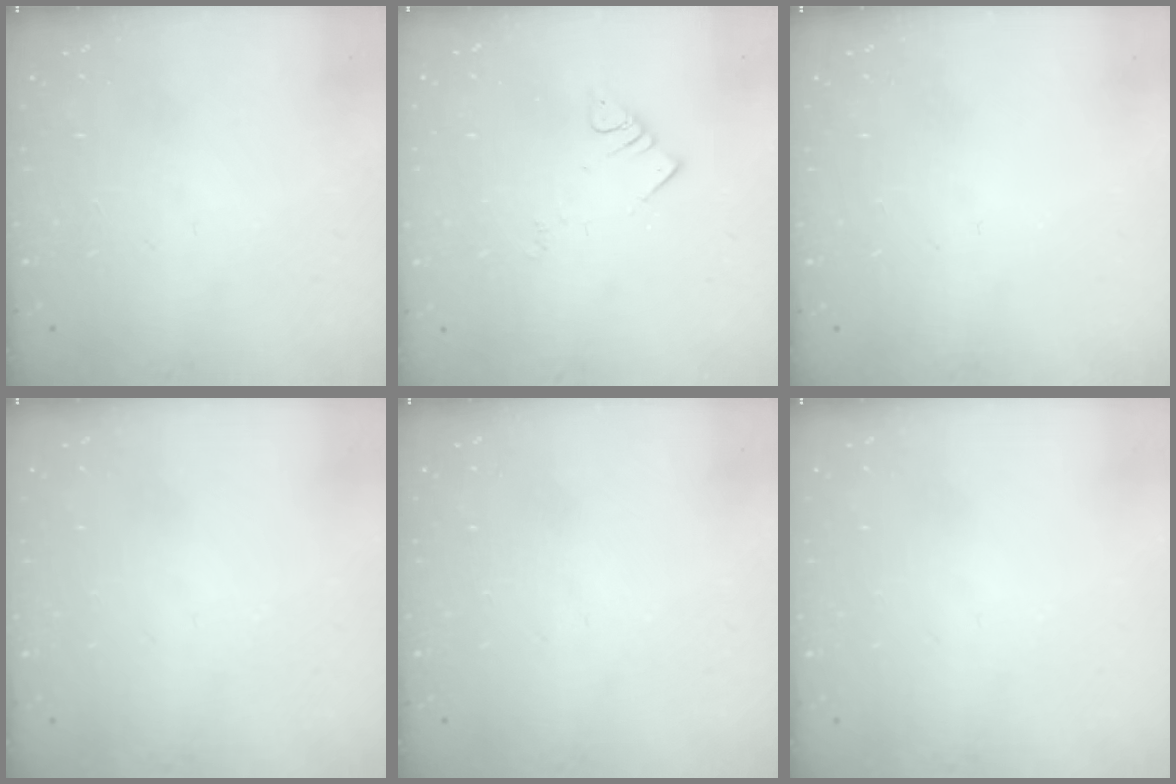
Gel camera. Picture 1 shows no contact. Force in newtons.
{"total": 3.6, "press": 3.6, "slide": 0.6}
{"total": 0.0}
{"total": 0.0}
{"total": 0.0}
{"total": 0.0}